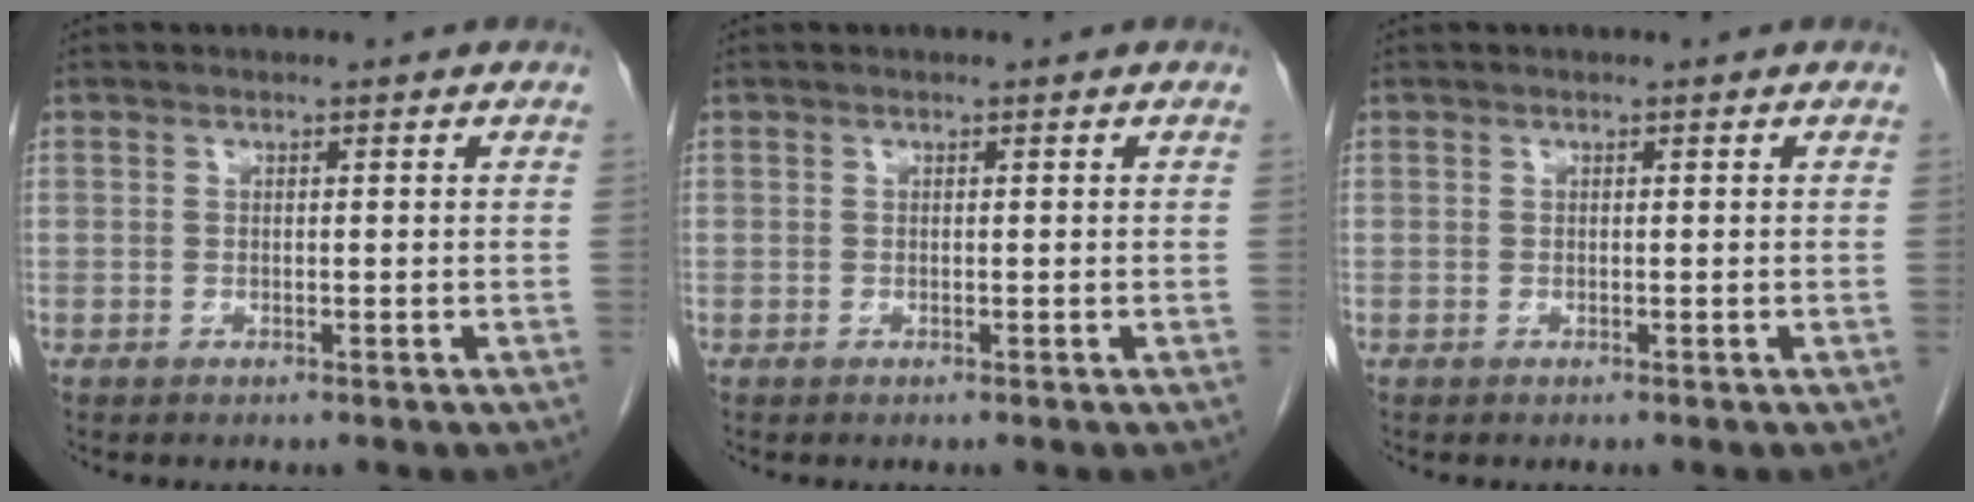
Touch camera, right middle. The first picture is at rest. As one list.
[{"total": 0.0}, {"total": 0.0}]